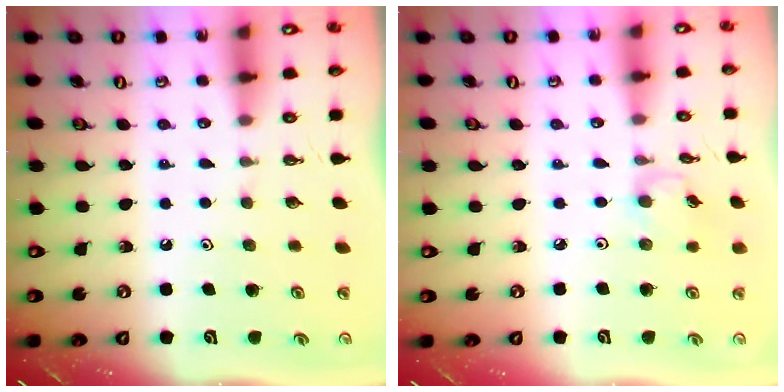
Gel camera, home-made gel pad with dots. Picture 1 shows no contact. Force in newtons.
{"total": 2.9, "press": 2.9, "slide": 0.1}